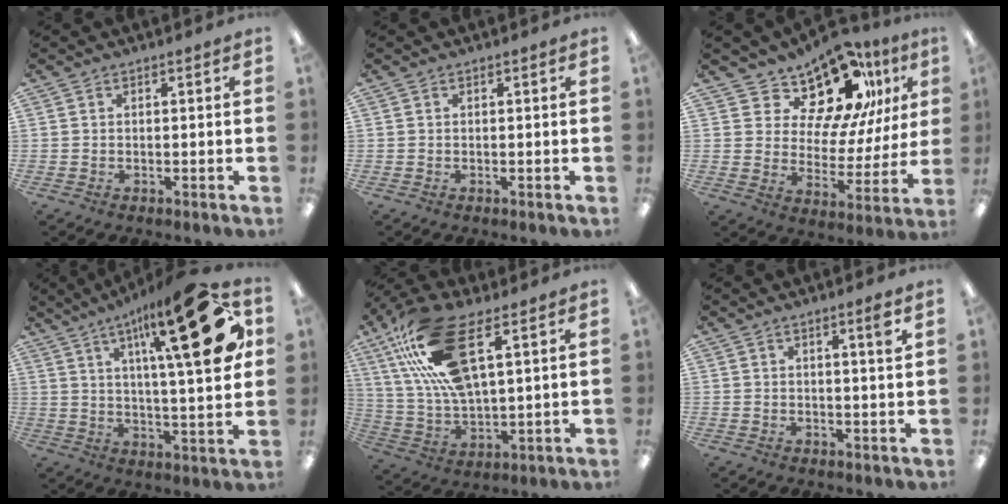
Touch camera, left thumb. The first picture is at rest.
{"total": 0.0}
{"total": 14.8, "force": [11.8, 7.1, 5.4], "torque": [-0.103, -0.094, 0.211]}
{"total": 26.2, "force": [10.8, 7.7, 22.6], "torque": [-0.317, -0.048, 0.159]}
{"total": 20.1, "force": [10.6, 8.1, 15.0], "torque": [-0.318, -0.031, 0.182]}
{"total": 2.8, "force": [1.5, 0.0, 2.4], "torque": [-0.041, -0.005, 0.023]}